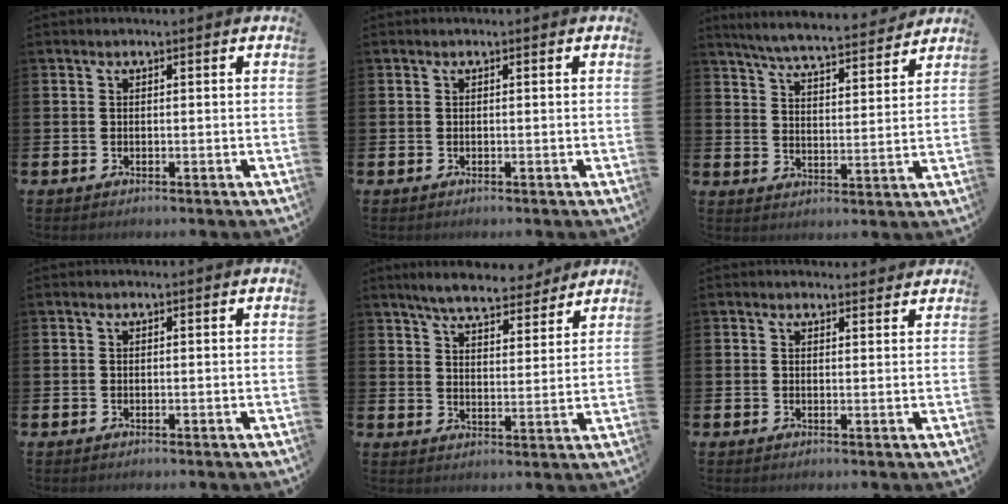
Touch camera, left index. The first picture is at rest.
{"total": 0.0}
{"total": 6.4, "force": [6.2, 0.5, 1.7], "torque": [-0.049, -0.045, 0.105]}
{"total": 0.0}
{"total": 6.5, "force": [6.1, 1.3, 1.8], "torque": [-0.046, -0.032, 0.106]}
{"total": 1.6, "force": [1.5, 0.5, 0.0], "torque": [0.014, -0.006, 0.024]}